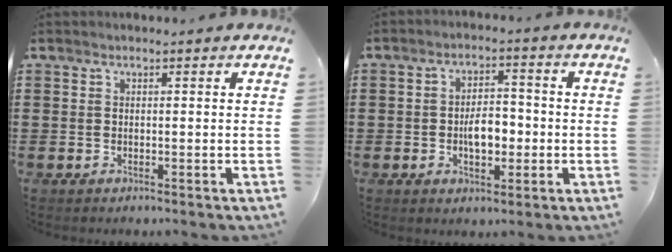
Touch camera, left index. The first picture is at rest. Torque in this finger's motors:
{"motor_torque": [0.56, 0.39, 0.22, 0.06]}